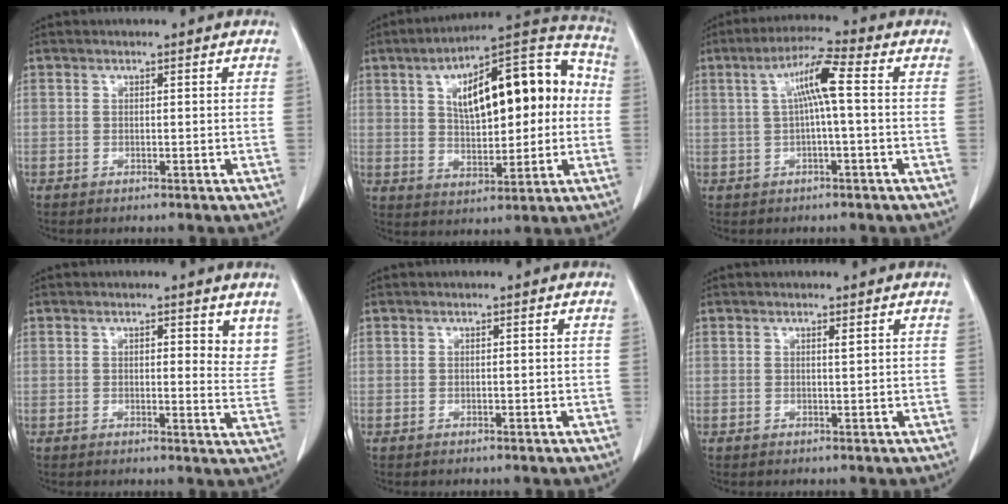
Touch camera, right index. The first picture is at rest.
{"total": 22.1, "force": [3.6, 8.9, 19.9], "torque": [-0.317, 0.049, 0.057]}
{"total": 7.3, "force": [1.1, 0.7, 7.2], "torque": [-0.136, 0.023, 0.019]}
{"total": 6.7, "force": [3.3, 2.8, 5.1], "torque": [-0.062, -0.010, 0.038]}
{"total": 0.9, "force": [-0.1, 0.5, 0.7], "torque": [-0.021, 0.004, 0.003]}
{"total": 1.0, "force": [0.4, 0.2, 0.9], "torque": [-0.021, 0.001, 0.010]}